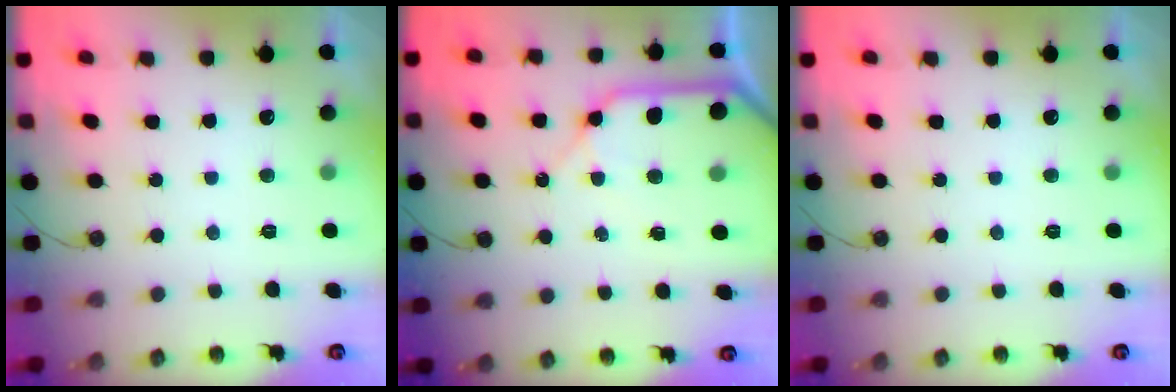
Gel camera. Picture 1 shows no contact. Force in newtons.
{"total": 13.2, "press": 13.1, "slide": 1.6}
{"total": 0.0}